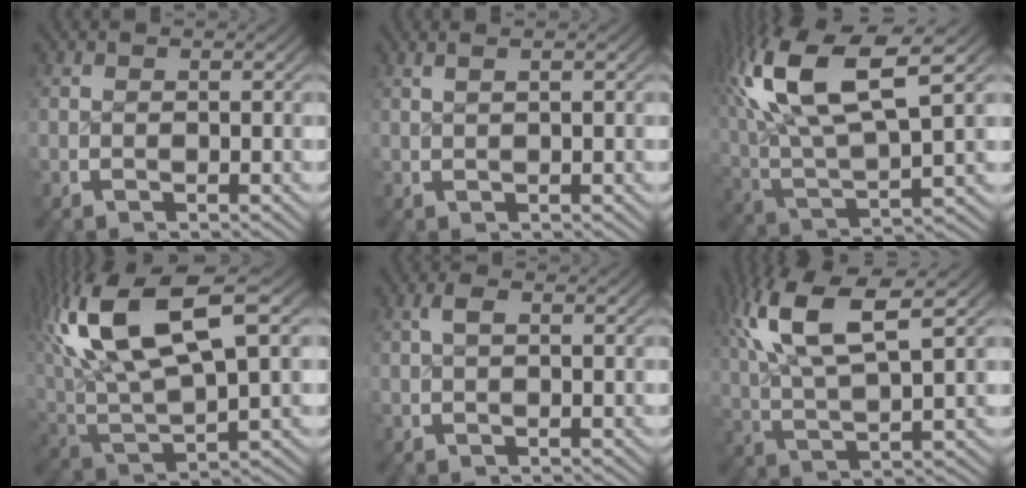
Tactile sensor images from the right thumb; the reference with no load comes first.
{"total": 1.3, "force": [0.7, -0.1, 1.1], "torque": [-0.014, 0.006, 0.016]}
{"total": 11.9, "force": [3.0, 6.3, 9.6], "torque": [-0.206, -0.010, 0.058]}
{"total": 13.5, "force": [3.0, 7.5, 10.7], "torque": [-0.237, -0.015, 0.061]}
{"total": 1.2, "force": [0.3, 0.4, 1.0], "torque": [-0.021, 0.004, 0.006]}
{"total": 8.8, "force": [3.2, 4.4, 6.9], "torque": [-0.144, -0.003, 0.059]}